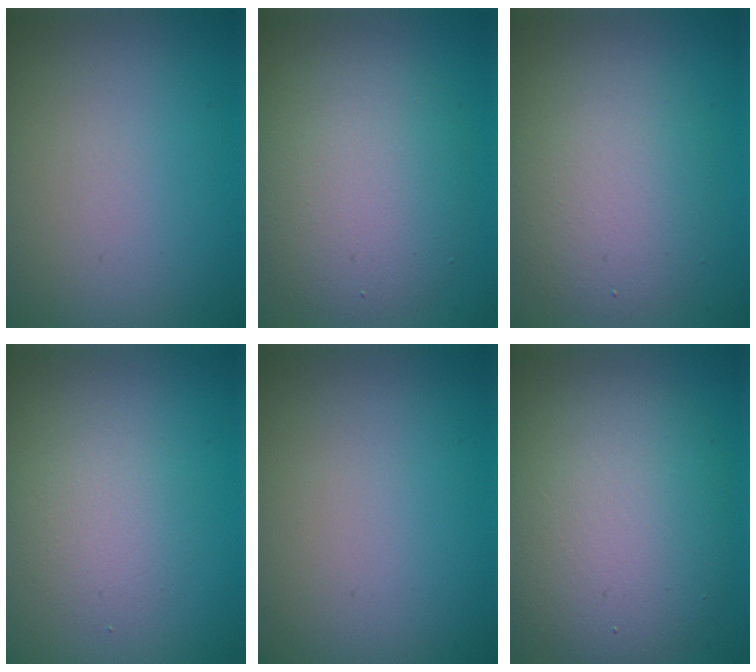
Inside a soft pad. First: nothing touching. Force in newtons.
{"total": 5.6, "press": 5.6, "slide": 0.5}
{"total": 4.7, "press": 4.7, "slide": 0.4}
{"total": 2.3, "press": 2.3, "slide": 0.1}
{"total": 0.0}
{"total": 8.4, "press": 8.4, "slide": 0.7}